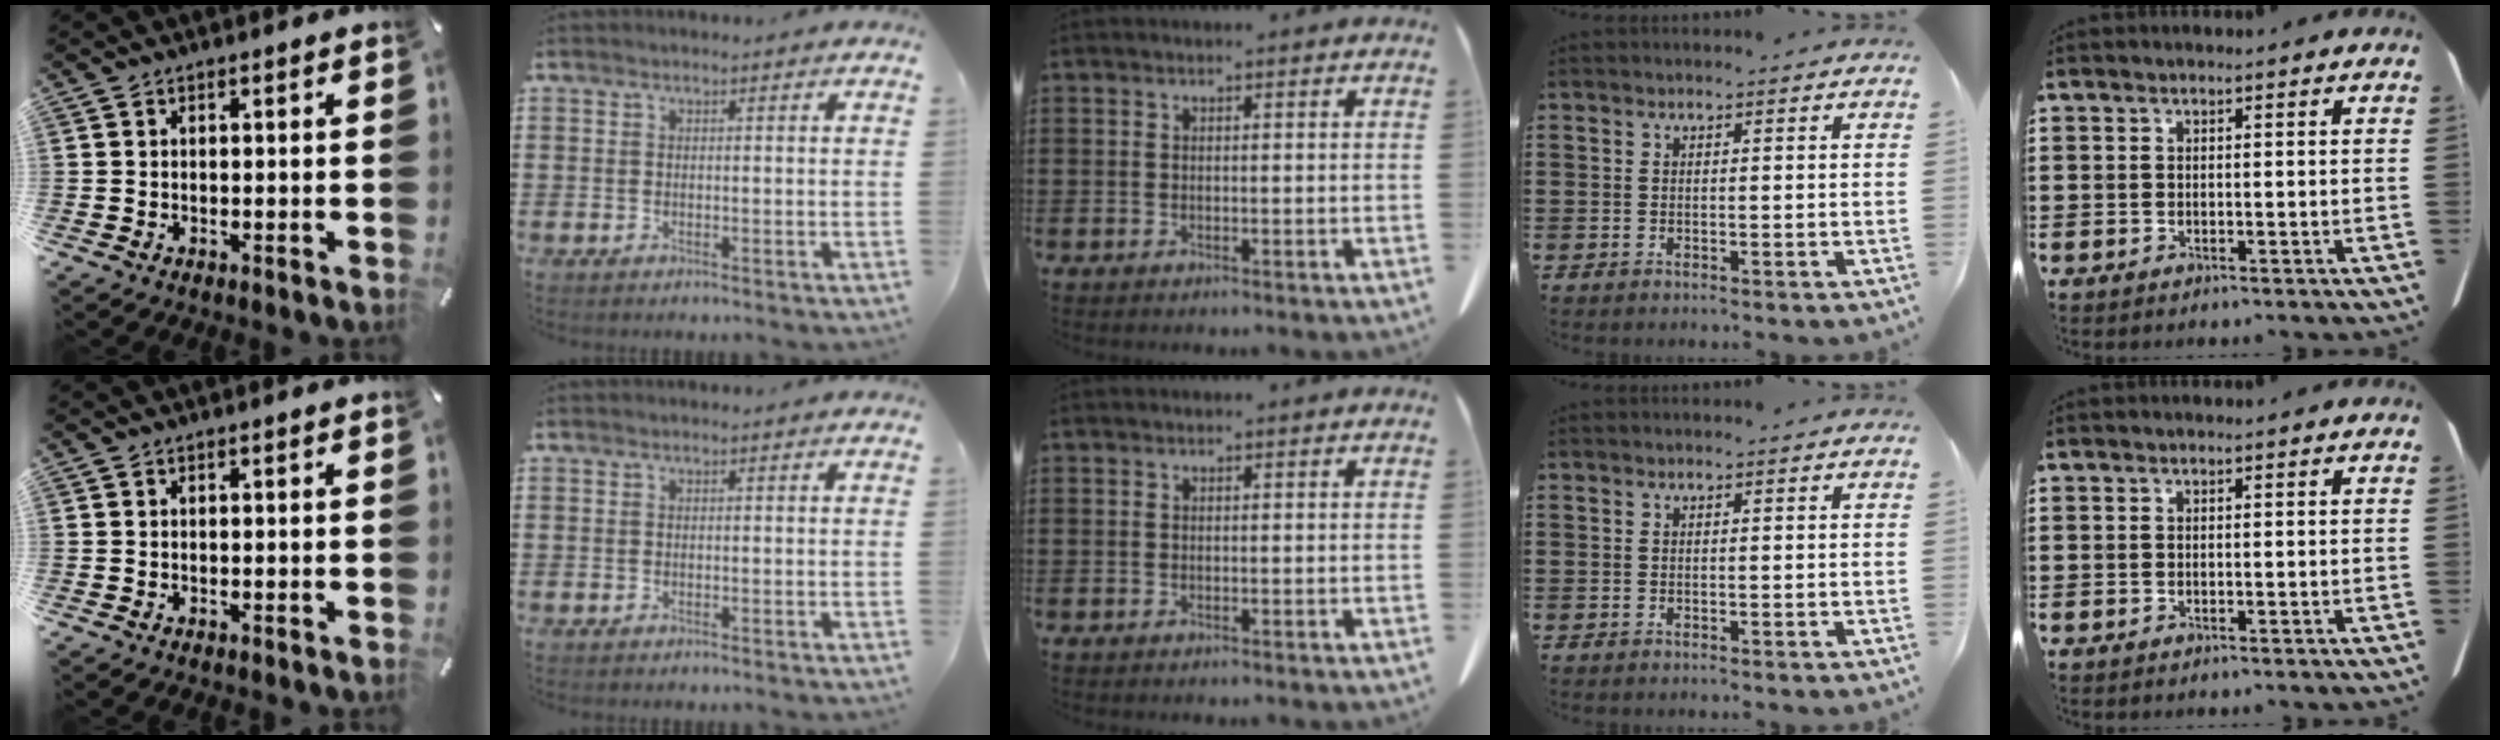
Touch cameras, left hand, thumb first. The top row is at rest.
{}